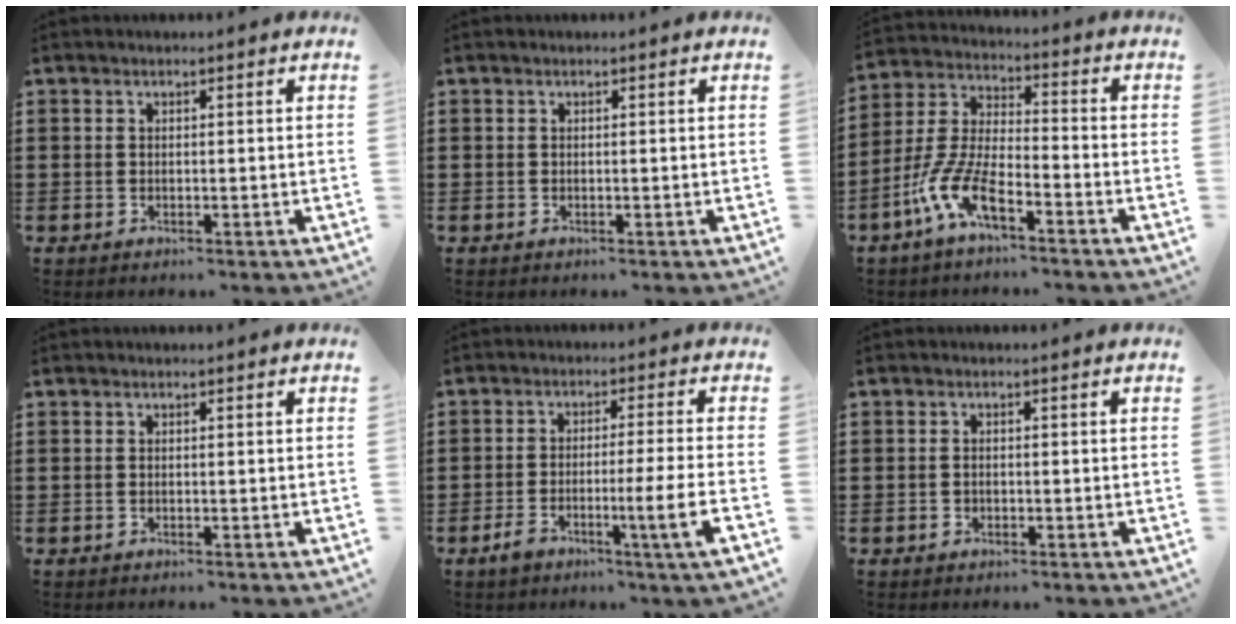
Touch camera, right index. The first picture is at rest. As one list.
[{"total": 0.0}, {"total": 8.9, "force": [-5.8, 2.3, 6.4], "torque": [-0.169, -0.015, -0.119]}, {"total": 0.0}, {"total": 7.2, "force": [-2.9, -0.3, 6.6], "torque": [-0.114, -0.010, -0.054]}, {"total": 0.7, "force": [-0.4, 0.4, 0.5], "torque": [-0.013, -0.003, -0.005]}]